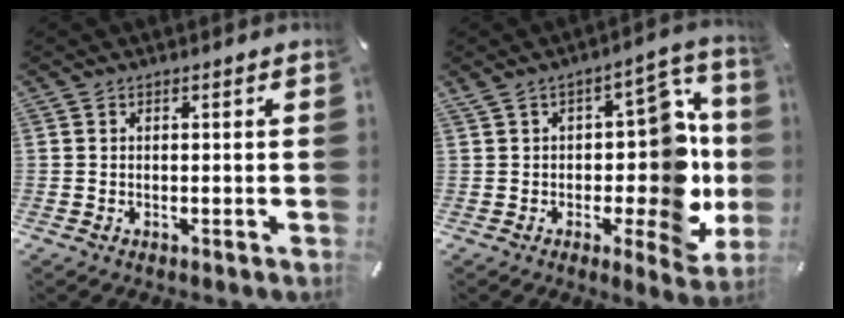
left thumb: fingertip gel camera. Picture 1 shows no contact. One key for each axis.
{"total": 20.5, "fx": -1.0, "fy": 10.7, "fz": 17.5, "tx": -0.205, "ty": 0.005, "tz": -0.011}